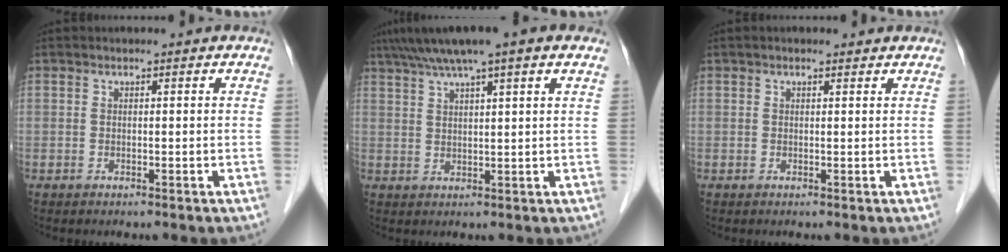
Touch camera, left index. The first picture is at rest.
{"total": 10.0, "force": [7.0, 0.6, 7.2], "torque": [-0.116, 0.043, 0.106]}
{"total": 0.9, "force": [0.7, 0.4, 0.5], "torque": [-0.016, 0.008, 0.009]}